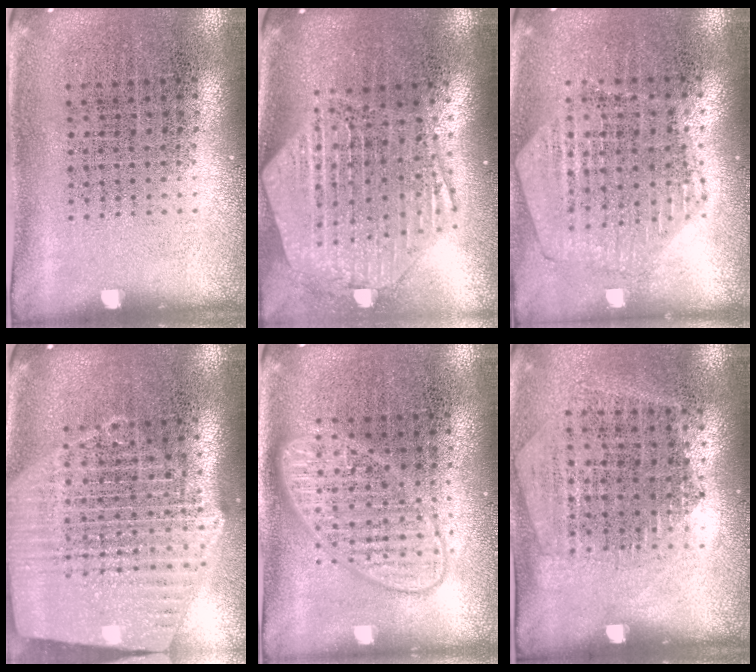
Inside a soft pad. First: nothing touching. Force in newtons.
{"total": 2.8, "press": 2.3, "slide": 1.6}
{"total": 0.8, "press": 0.8, "slide": 0.1}
{"total": 2.6, "press": 2.2, "slide": 1.4}
{"total": 3.1, "press": 3.0, "slide": 0.5}
{"total": 1.2, "press": 1.1, "slide": 0.5}